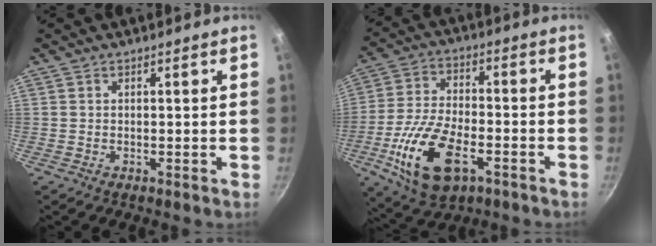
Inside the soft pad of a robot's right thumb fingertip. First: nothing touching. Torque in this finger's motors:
{"motor_torque": [0.30, 0.64, 1.71, -1.07, 0.69]}